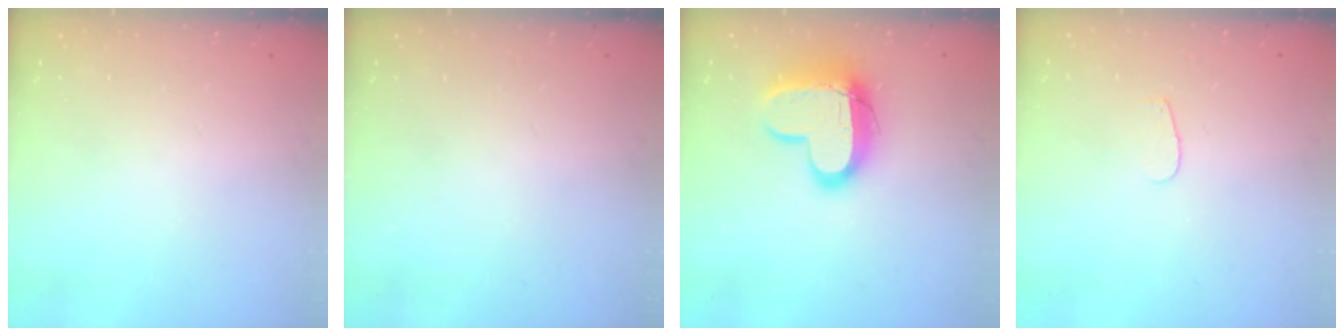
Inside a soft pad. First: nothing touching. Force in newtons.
{"total": 0.0}
{"total": 15.2, "press": 15.2, "slide": 1.3}
{"total": 3.7, "press": 3.7, "slide": 0.4}